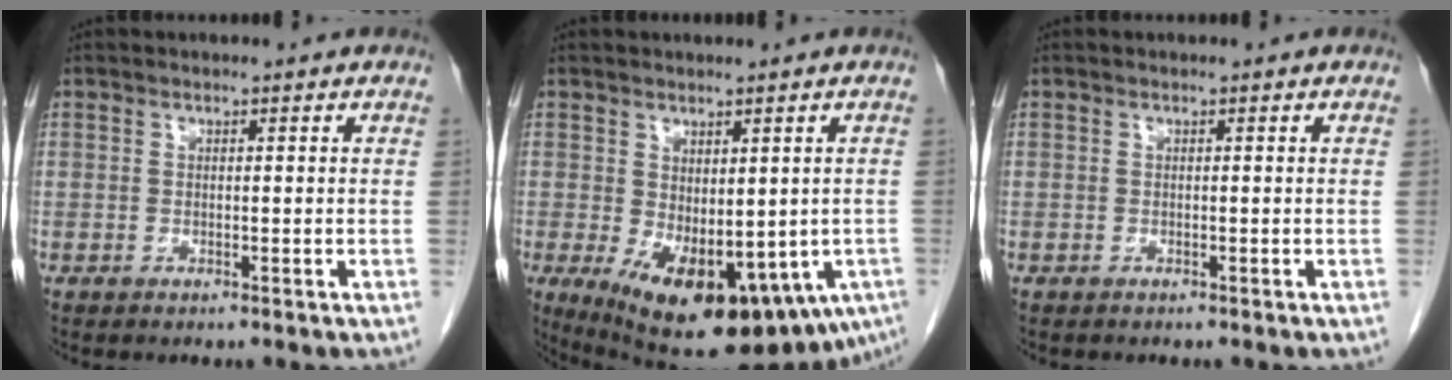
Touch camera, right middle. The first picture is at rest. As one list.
[{"total": 20.5, "force": [-9.8, 9.3, 15.5], "torque": [-0.202, -0.044, -0.110]}, {"total": 0.0}]